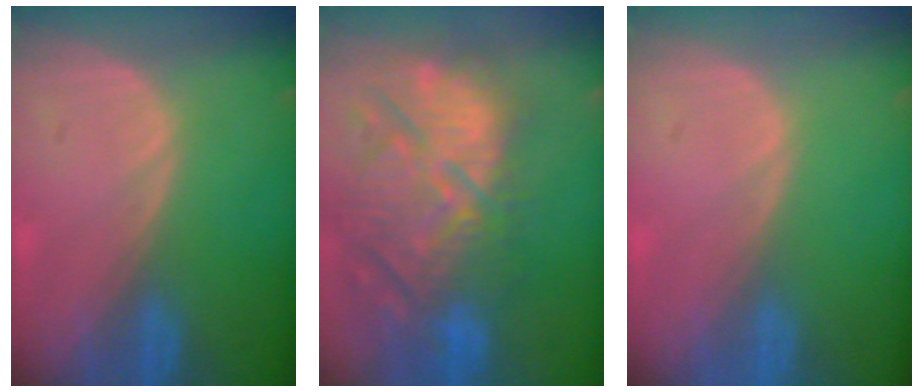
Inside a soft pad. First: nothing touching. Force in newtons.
{"total": 14.0, "press": 12.5, "slide": 6.4}
{"total": 0.0}